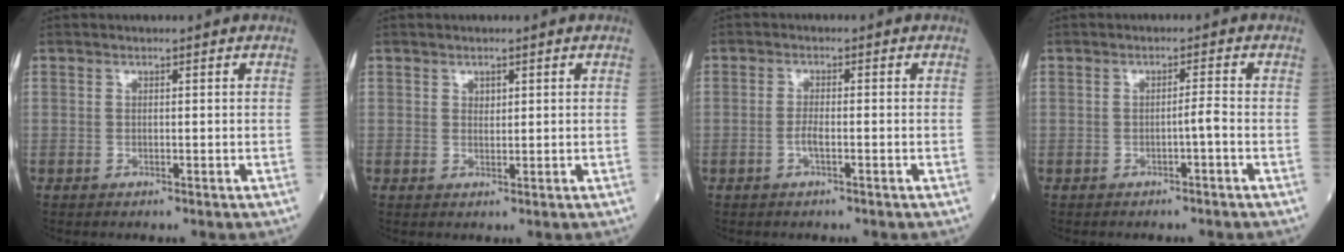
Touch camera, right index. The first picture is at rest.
{"total": 1.0, "force": [0.6, 0.6, 0.6], "torque": [-0.006, -0.003, 0.009]}
{"total": 1.8, "force": [-0.7, 0.3, 1.6], "torque": [-0.032, 0.001, -0.015]}
{"total": 1.5, "force": [-0.8, -0.2, 1.3], "torque": [-0.020, 0.001, -0.014]}